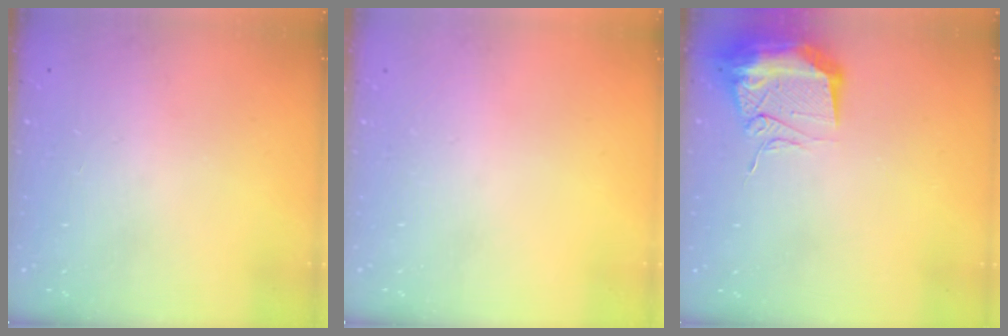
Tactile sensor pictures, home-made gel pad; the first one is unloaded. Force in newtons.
{"total": 0.0}
{"total": 13.6, "press": 13.3, "slide": 2.8}